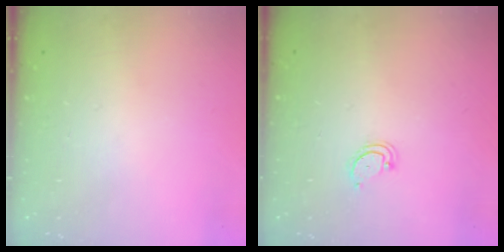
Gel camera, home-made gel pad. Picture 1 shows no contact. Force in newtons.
{"total": 2.3, "press": 2.3, "slide": 0.2}